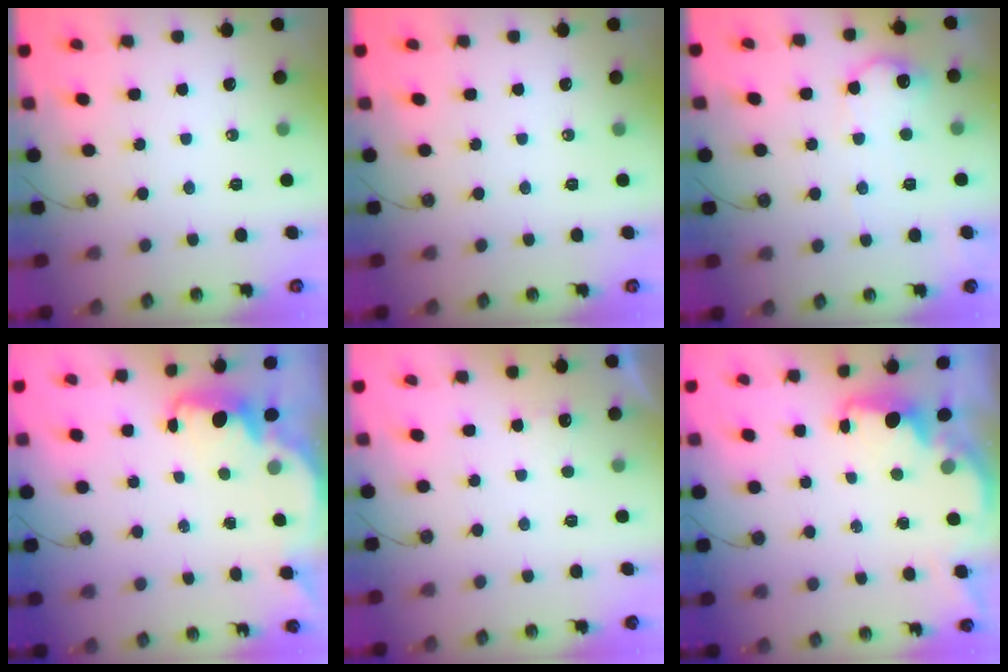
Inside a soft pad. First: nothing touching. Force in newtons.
{"total": 0.0}
{"total": 10.4, "press": 10.4, "slide": 0.7}
{"total": 2.2, "press": 2.1, "slide": 0.6}
{"total": 0.9, "press": 0.6, "slide": 0.7}
{"total": 1.9, "press": 1.8, "slide": 0.7}